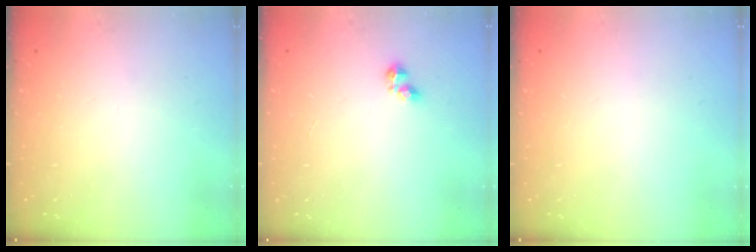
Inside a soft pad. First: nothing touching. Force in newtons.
{"total": 2.6, "press": 2.5, "slide": 0.5}
{"total": 0.0}